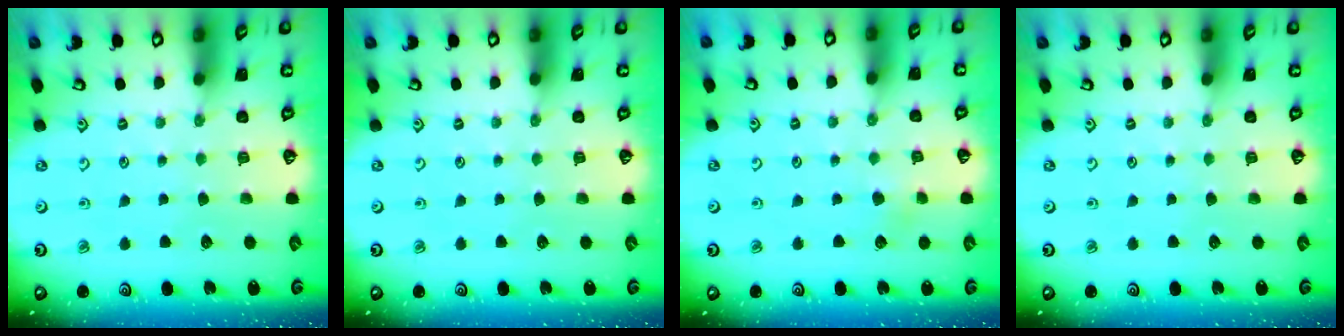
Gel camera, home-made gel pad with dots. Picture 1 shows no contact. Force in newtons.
{"total": 0.0}
{"total": 3.2, "press": 3.2, "slide": 0.3}
{"total": 0.0}